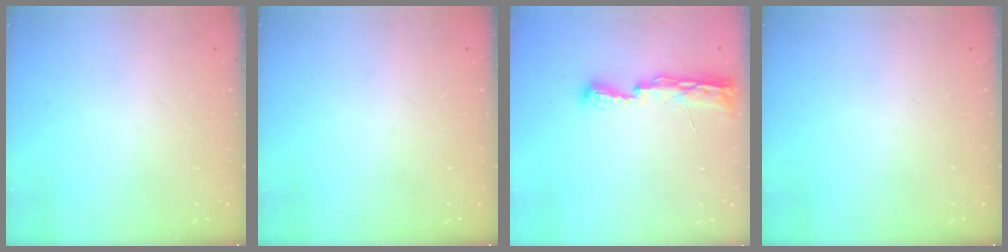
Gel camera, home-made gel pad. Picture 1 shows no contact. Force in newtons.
{"total": 0.0}
{"total": 8.0, "press": 8.0, "slide": 0.8}
{"total": 0.0}